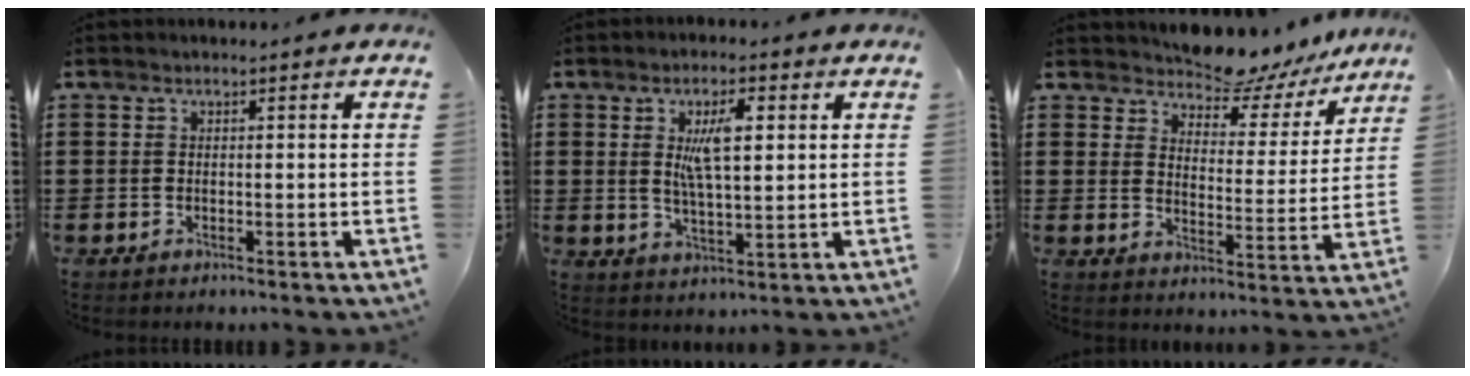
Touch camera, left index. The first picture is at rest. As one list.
[{"total": 6.5, "force": [2.0, 2.3, 5.7], "torque": [-0.113, 0.006, 0.030]}, {"total": 7.3, "force": [7.2, 0.8, 1.1], "torque": [-0.031, -0.060, 0.125]}]